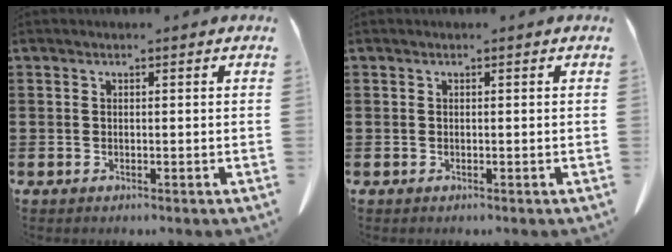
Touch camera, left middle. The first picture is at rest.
{"total": 0.0}